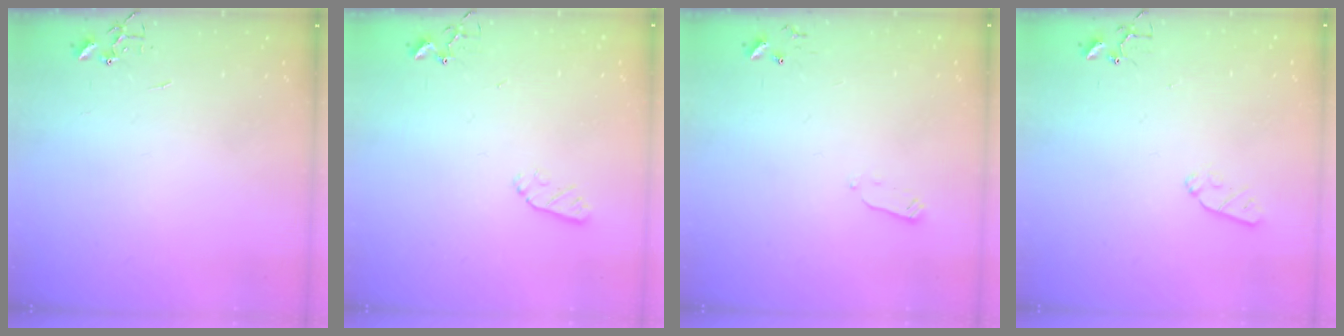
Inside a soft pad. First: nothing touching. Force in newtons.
{"total": 5.0, "press": 4.9, "slide": 0.9}
{"total": 2.4, "press": 2.3, "slide": 0.4}
{"total": 5.2, "press": 5.1, "slide": 0.7}